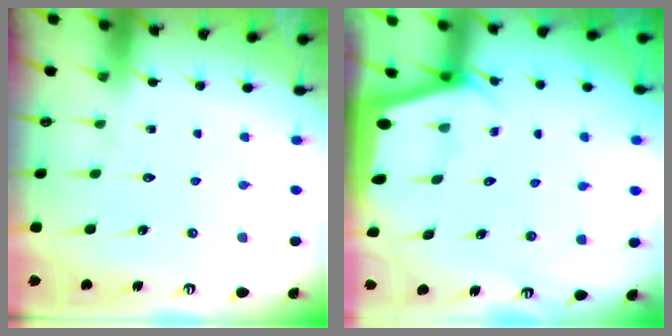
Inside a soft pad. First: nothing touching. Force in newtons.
{"total": 2.1, "press": 2.1, "slide": 0.0}